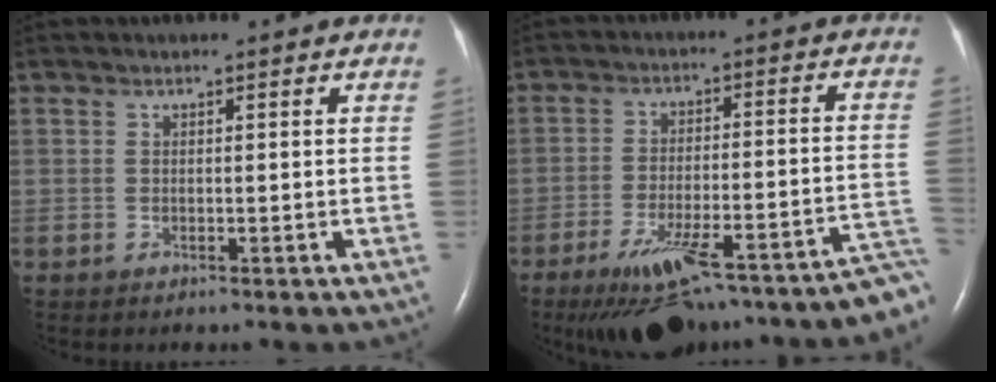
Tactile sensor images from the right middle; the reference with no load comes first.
{"total": 20.5, "force": [-16.2, 3.2, 12.2], "torque": [-0.094, 0.023, -0.228]}